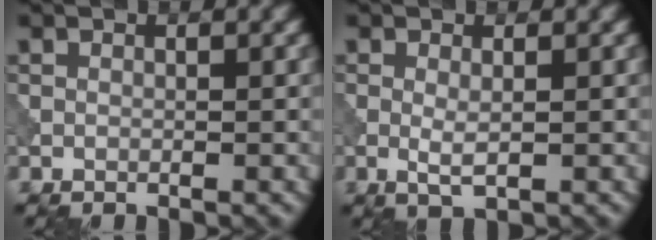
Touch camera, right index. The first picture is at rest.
{"total": 1.6, "force": [0.0, 0.4, 1.5], "torque": [-0.032, -0.003, -0.001]}